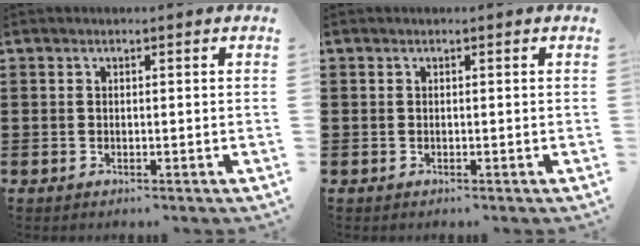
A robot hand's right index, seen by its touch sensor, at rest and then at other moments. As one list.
[{"total": 0.0}]